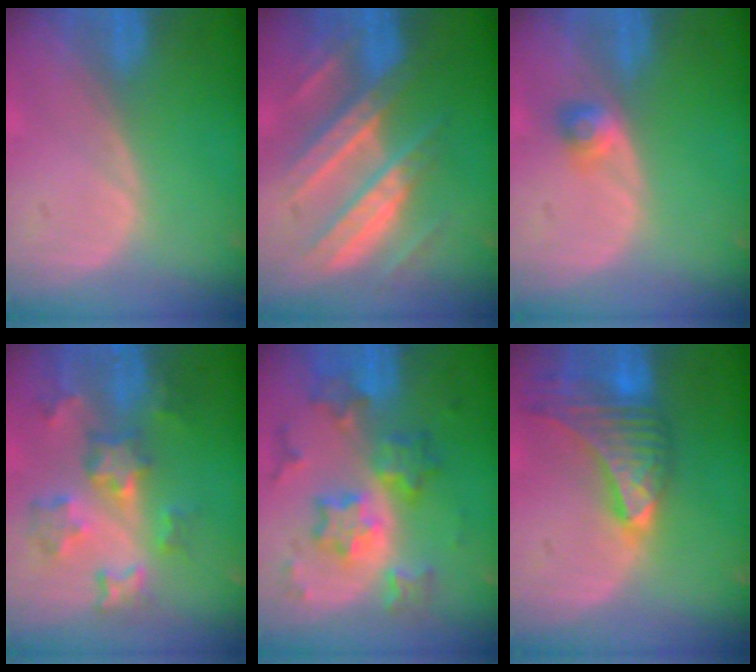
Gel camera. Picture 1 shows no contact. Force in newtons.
{"total": 9.9, "press": 9.8, "slide": 0.9}
{"total": 2.6, "press": 2.3, "slide": 1.2}
{"total": 8.8, "press": 7.8, "slide": 4.2}
{"total": 9.4, "press": 9.4, "slide": 0.8}
{"total": 9.8, "press": 8.7, "slide": 4.6}